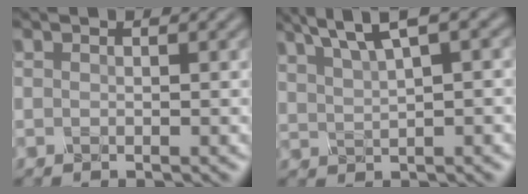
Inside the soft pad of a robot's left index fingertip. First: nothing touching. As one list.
[{"total": 5.6, "force": [3.4, 1.3, 4.3], "torque": [-0.084, 0.021, 0.066]}]